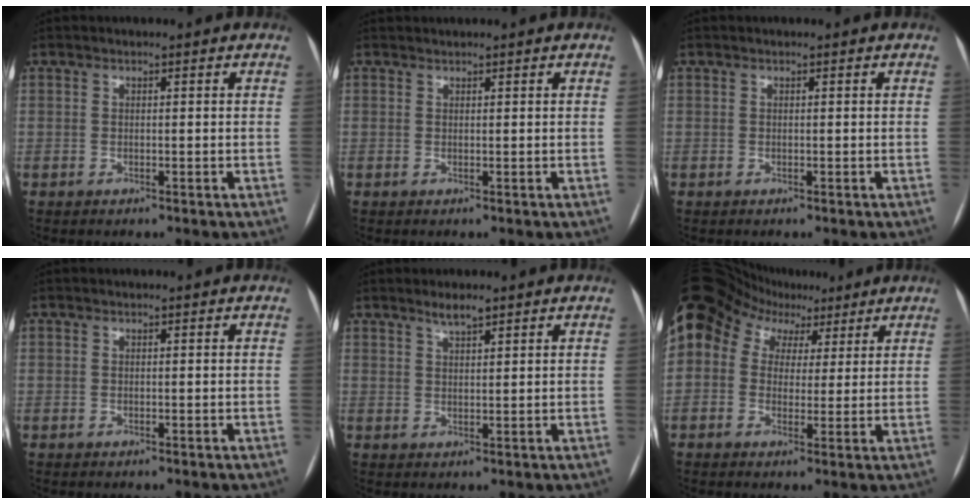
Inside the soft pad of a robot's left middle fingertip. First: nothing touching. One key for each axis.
{"total": 2.0, "fx": -0.1, "fy": -1.6, "fz": -1.1, "tx": 0.015, "ty": 0.002, "tz": 0.005}
{"total": 0.0}
{"total": 0.0}
{"total": 2.4, "fx": 1.9, "fy": 0.3, "fz": 1.4, "tx": -0.029, "ty": 0.002, "tz": 0.036}
{"total": 14.2, "fx": 7.3, "fy": 10.2, "fz": 6.6, "tx": -0.154, "ty": 0.080, "tz": 0.132}